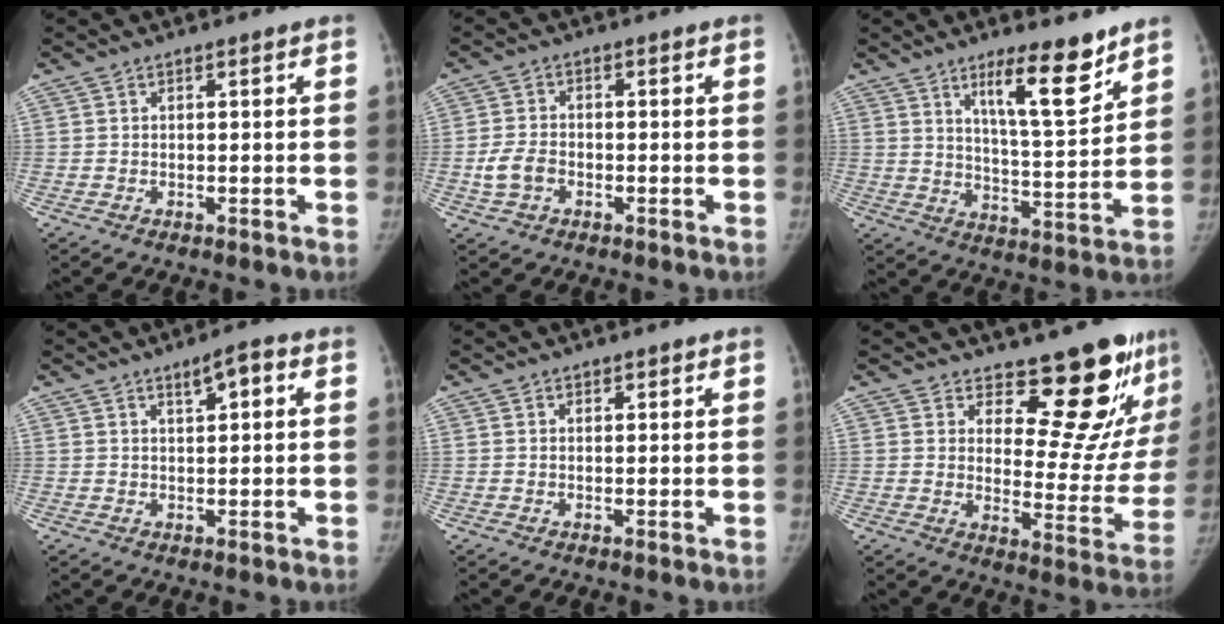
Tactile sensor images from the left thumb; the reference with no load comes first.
{"total": 4.7, "force": [-1.5, 3.4, 2.9], "torque": [-0.057, 0.012, -0.027]}
{"total": 12.2, "force": [8.1, 2.7, 8.7], "torque": [-0.117, -0.064, 0.135]}
{"total": 3.7, "force": [1.5, 1.2, 3.1], "torque": [-0.042, 0.002, 0.021]}
{"total": 0.8, "force": [0.5, 0.5, 0.2], "torque": [0.007, -0.003, 0.006]}
{"total": 16.4, "force": [13.3, 6.0, 7.4], "torque": [-0.039, -0.127, 0.168]}